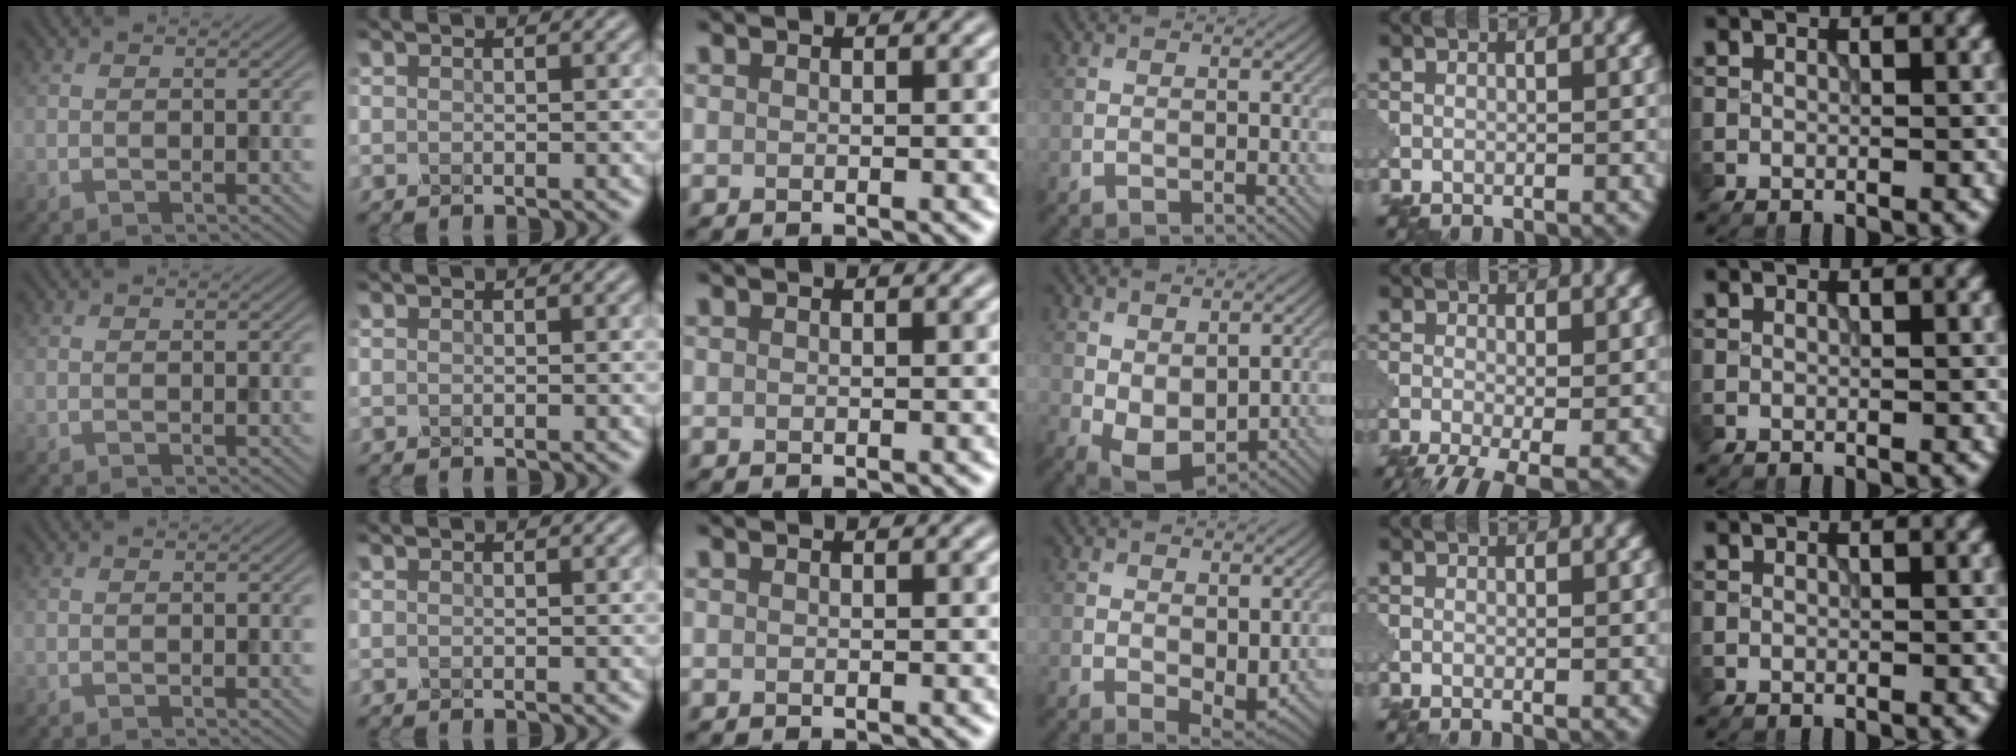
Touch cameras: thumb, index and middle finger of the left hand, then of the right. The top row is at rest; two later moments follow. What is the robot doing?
{"motion": "squeeze", "object": "foam earplug"}